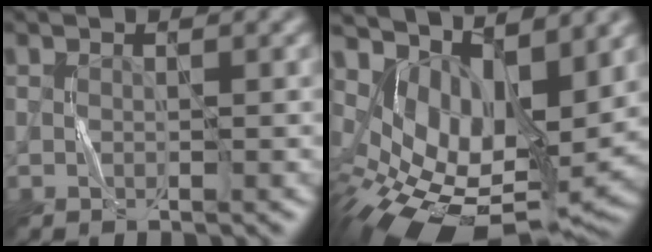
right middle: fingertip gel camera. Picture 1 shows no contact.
{"total": 12.4, "force": [1.9, 7.3, 9.8], "torque": [-0.186, -0.020, 0.054]}